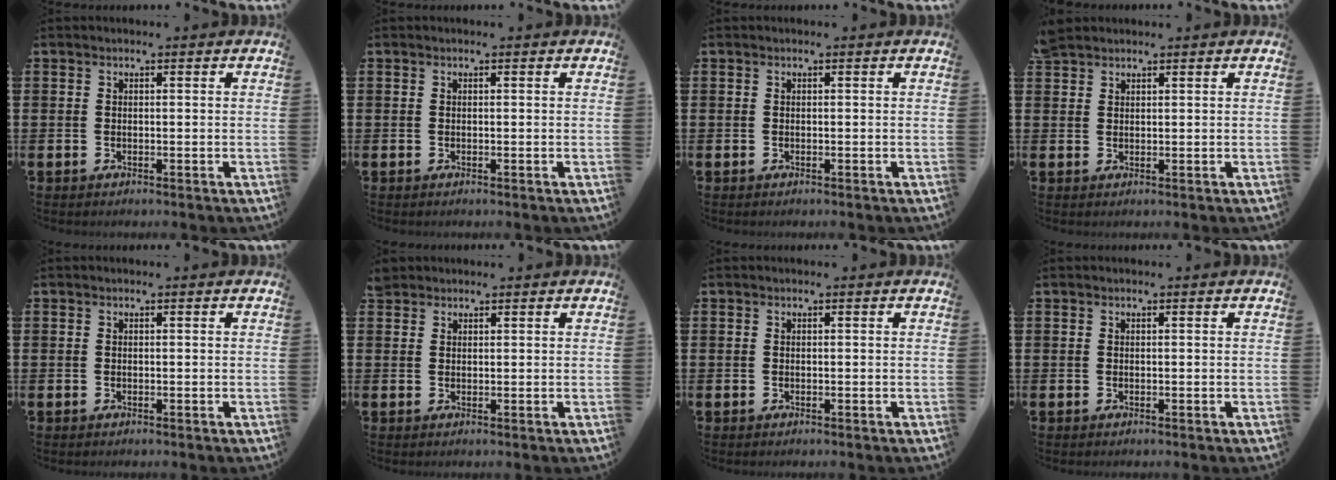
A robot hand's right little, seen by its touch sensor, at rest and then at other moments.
{"total": 0.0}
{"total": 0.0}
{"total": 1.9, "force": [1.8, 0.6, 0.3], "torque": [-0.004, 0.004, 0.034]}
{"total": 0.0}
{"total": 1.4, "force": [1.3, 0.6, 0.0], "torque": [0.011, -0.001, 0.023]}
{"total": 0.0}
{"total": 0.0}